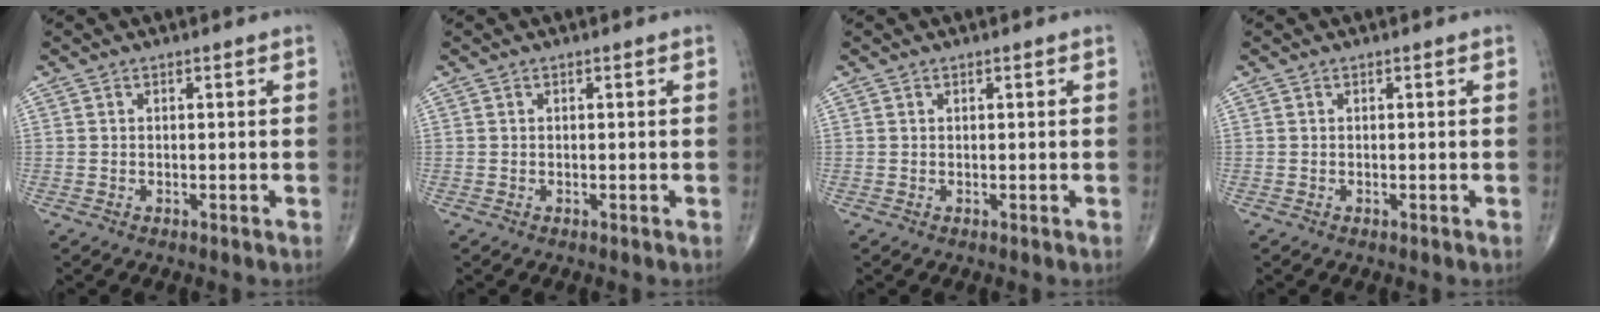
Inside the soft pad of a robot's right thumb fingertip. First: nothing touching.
{"total": 0.0}
{"total": 0.0}
{"total": 0.0}